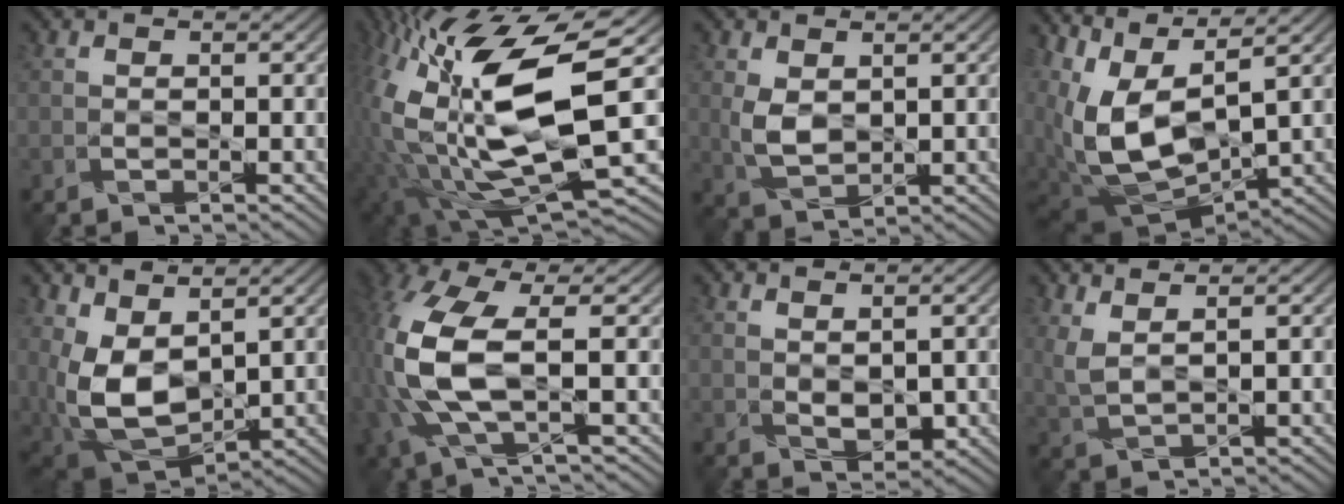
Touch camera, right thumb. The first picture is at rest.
{"total": 17.7, "force": [1.9, 8.5, 15.3], "torque": [-0.353, -0.031, 0.055]}
{"total": 4.0, "force": [0.8, 2.6, 2.8], "torque": [-0.070, -0.001, 0.021]}
{"total": 12.7, "force": [0.7, 4.9, 11.7], "torque": [-0.275, 0.002, 0.031]}
{"total": 11.6, "force": [2.4, 6.6, 9.2], "torque": [-0.222, -0.010, 0.054]}
{"total": 10.9, "force": [-0.1, 4.3, 10.0], "torque": [-0.263, 0.003, -0.008]}
{"total": 2.3, "force": [0.6, 1.2, 1.8], "torque": [-0.039, -0.004, 0.017]}
{"total": 3.4, "force": [2.4, 0.9, 2.3], "torque": [-0.072, 0.007, 0.055]}